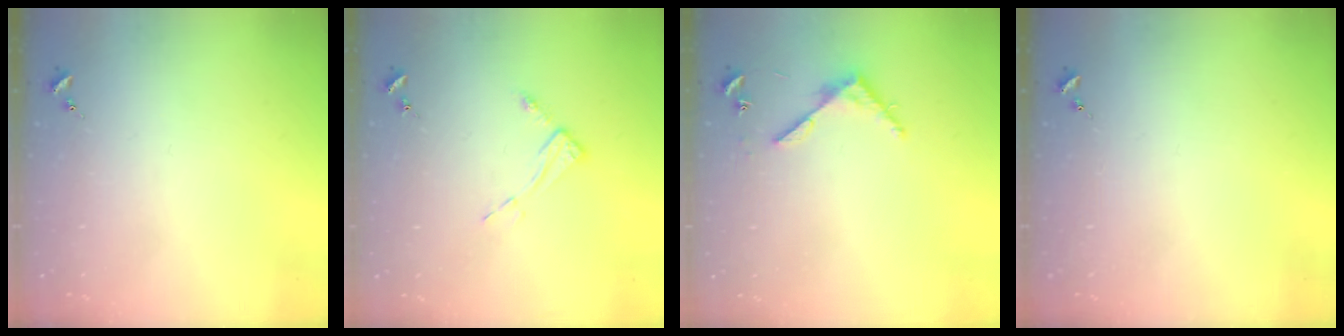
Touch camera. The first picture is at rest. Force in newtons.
{"total": 6.5, "press": 6.5, "slide": 0.5}
{"total": 5.0, "press": 5.0, "slide": 0.4}
{"total": 0.0}